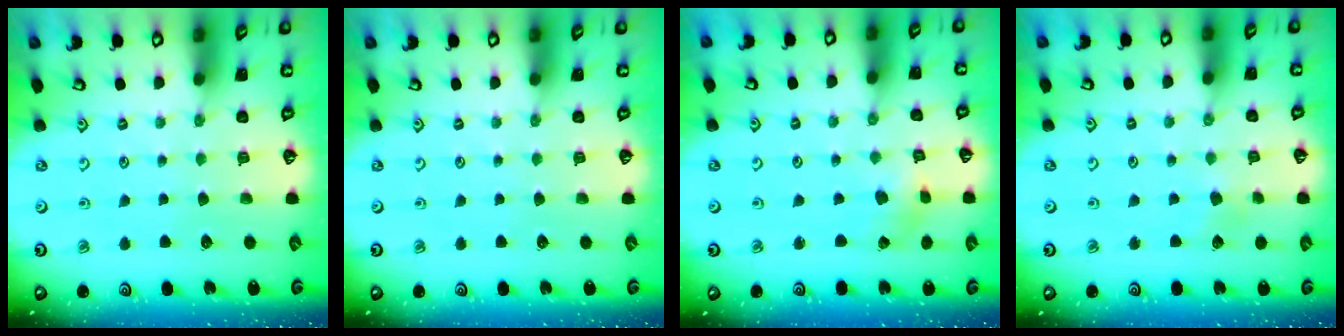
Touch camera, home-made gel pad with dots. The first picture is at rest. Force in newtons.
{"total": 0.0}
{"total": 1.2, "press": 1.2, "slide": 0.2}
{"total": 3.8, "press": 3.8, "slide": 0.4}